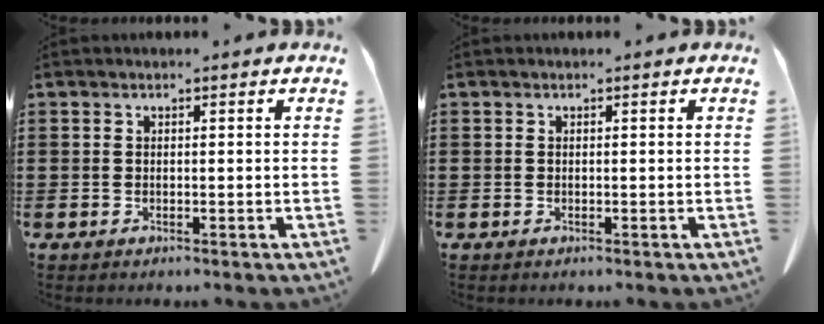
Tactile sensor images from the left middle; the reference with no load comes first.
{"total": 0.0}